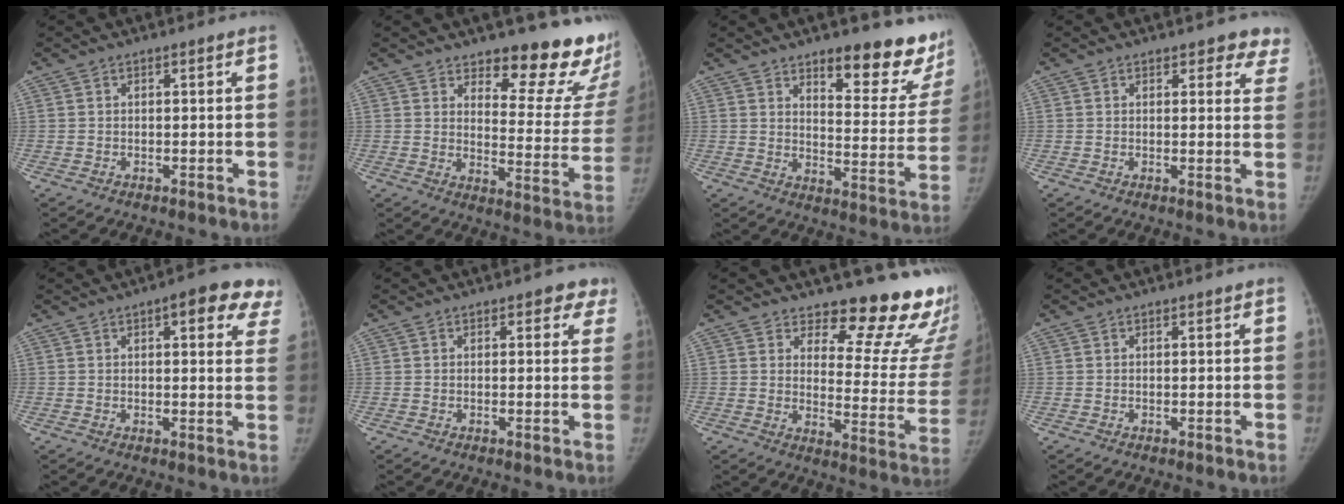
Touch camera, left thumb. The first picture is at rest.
{"total": 18.8, "force": [14.7, 6.4, 9.9], "torque": [-0.074, -0.130, 0.180]}
{"total": 17.4, "force": [12.9, 6.2, 9.8], "torque": [-0.067, -0.100, 0.164]}
{"total": 6.4, "force": [5.2, 3.0, 2.2], "torque": [0.025, -0.020, 0.043]}
{"total": 11.8, "force": [6.5, 4.4, 8.8], "torque": [-0.065, -0.017, 0.065]}
{"total": 3.6, "force": [2.1, 2.2, 2.0], "torque": [0.015, -0.003, 0.016]}
{"total": 18.1, "force": [15.9, 5.6, 6.7], "torque": [-0.024, -0.165, 0.183]}
{"total": 0.0}